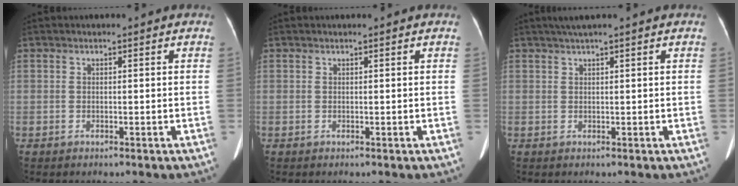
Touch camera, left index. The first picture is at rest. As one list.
[{"total": 0.0}, {"total": 2.2, "force": [1.6, -0.3, 1.5], "torque": [-0.029, 0.018, 0.034]}]